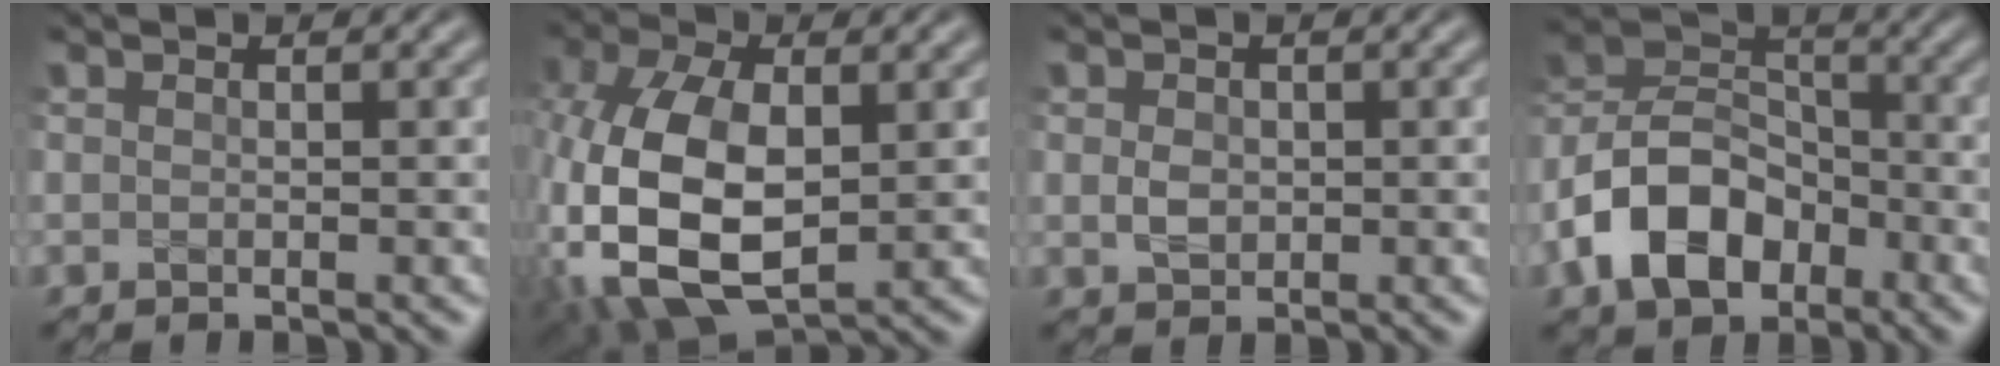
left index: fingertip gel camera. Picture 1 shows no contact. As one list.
[{"total": 12.5, "force": [-1.4, 7.2, 10.1], "torque": [-0.241, -0.009, -0.026]}, {"total": 1.7, "force": [0.1, 1.4, 1.1], "torque": [-0.022, -0.001, 0.001]}, {"total": 8.4, "force": [-4.0, 5.7, 4.7], "torque": [-0.089, 0.006, -0.092]}]